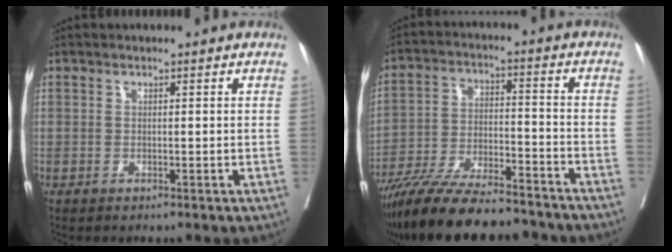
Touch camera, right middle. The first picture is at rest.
{"total": 19.3, "force": [-16.9, 3.1, 8.8], "torque": [-0.162, -0.016, -0.277]}